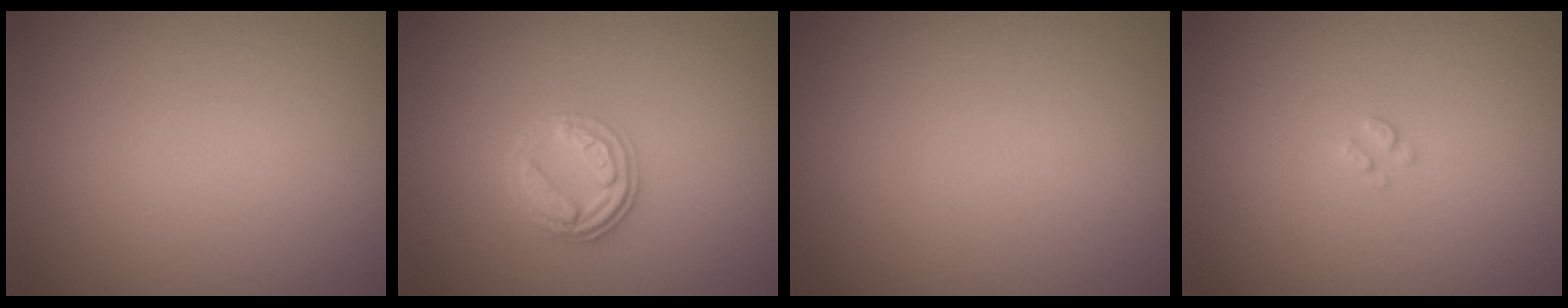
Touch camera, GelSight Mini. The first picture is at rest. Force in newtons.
{"total": 2.6, "press": 2.4, "slide": 1.0}
{"total": 0.0}
{"total": 0.7, "press": 0.6, "slide": 0.1}